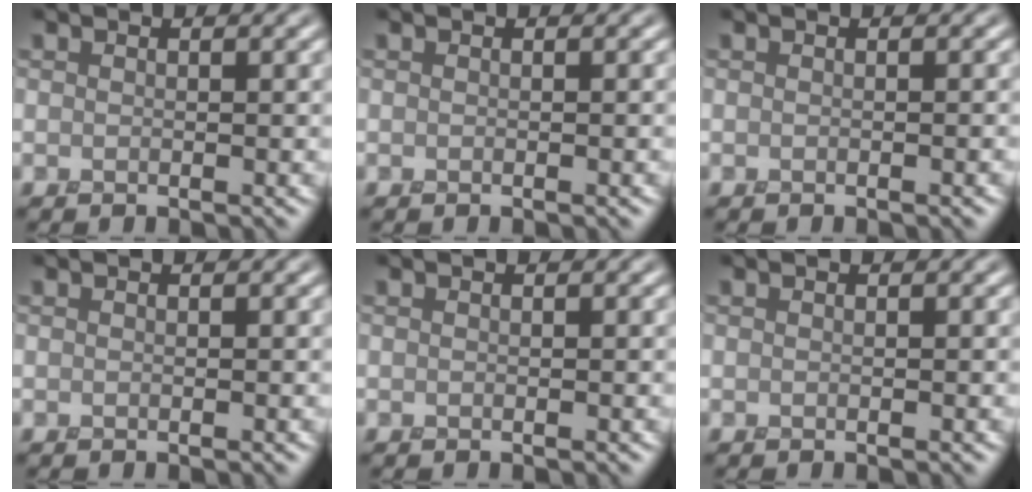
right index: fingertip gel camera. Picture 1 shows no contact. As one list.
[{"total": 0.0}, {"total": 0.7, "force": [-0.5, 0.2, 0.5], "torque": [-0.009, -0.004, -0.007]}, {"total": 0.0}, {"total": 0.0}, {"total": 0.0}]